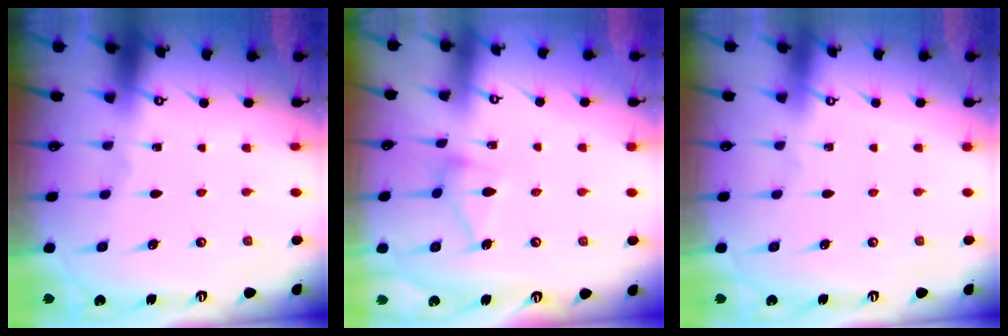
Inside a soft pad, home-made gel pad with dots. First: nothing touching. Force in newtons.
{"total": 10.4, "press": 10.4, "slide": 0.4}
{"total": 3.9, "press": 3.9, "slide": 0.1}